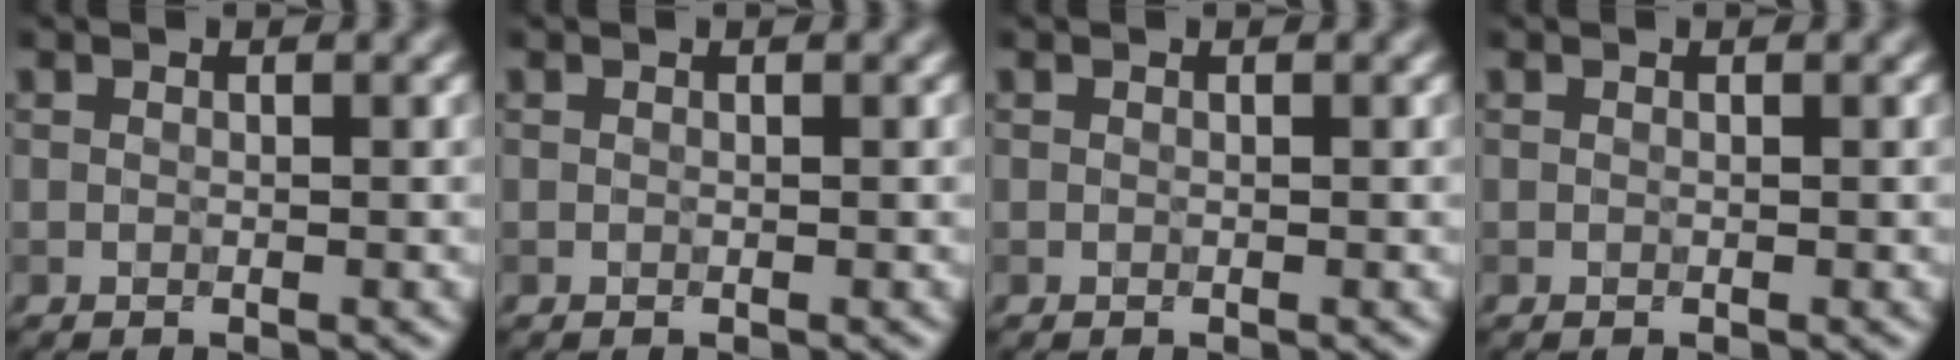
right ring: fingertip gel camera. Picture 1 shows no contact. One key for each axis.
{"total": 0.0}
{"total": 0.0}
{"total": 0.0}